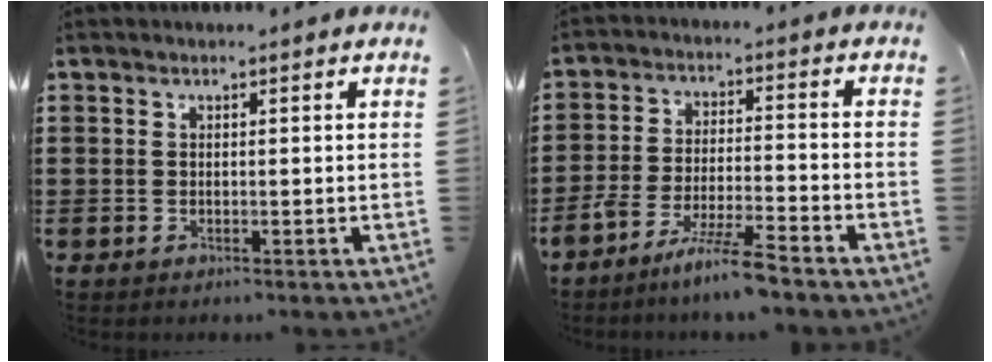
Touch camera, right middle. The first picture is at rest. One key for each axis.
{"total": 7.1, "fx": -6.2, "fy": -0.4, "fz": 3.4, "tx": -0.074, "ty": -0.016, "tz": -0.120}